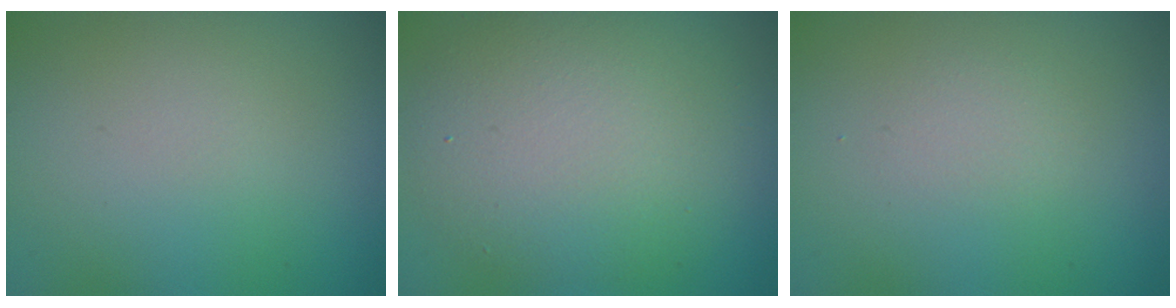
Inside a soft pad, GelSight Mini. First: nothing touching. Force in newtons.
{"total": 7.4, "press": 7.4, "slide": 0.4}
{"total": 1.0, "press": 1.0, "slide": 0.0}